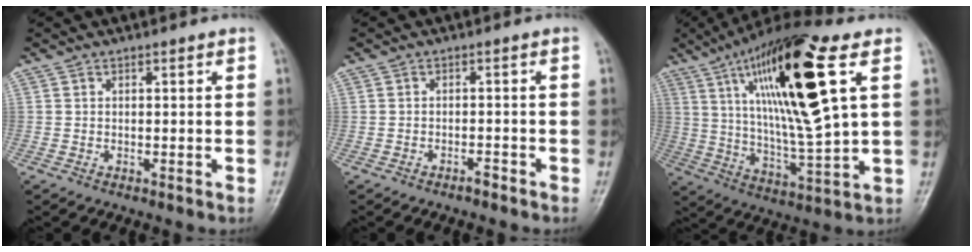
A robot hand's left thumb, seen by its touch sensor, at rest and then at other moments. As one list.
[{"total": 1.3, "force": [-1.2, 0.2, 0.4], "torque": [-0.009, 0.009, -0.019]}, {"total": 22.6, "force": [8.1, 4.4, 20.6], "torque": [-0.362, -0.024, 0.139]}]